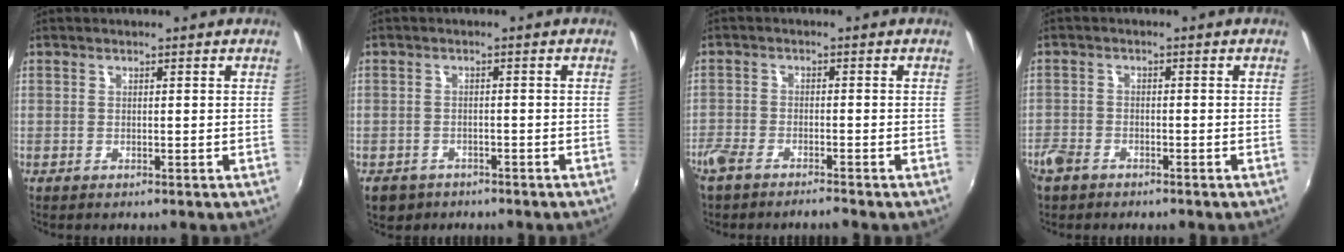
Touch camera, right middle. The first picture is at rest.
{"total": 4.8, "force": [-3.1, 3.3, 1.5], "torque": [-0.044, -0.010, -0.046]}
{"total": 5.5, "force": [-4.6, 1.5, 2.6], "torque": [-0.075, -0.015, -0.091]}
{"total": 4.9, "force": [-3.5, 2.9, 1.9], "torque": [-0.053, -0.004, -0.067]}